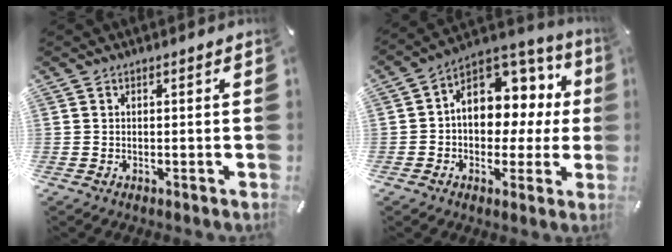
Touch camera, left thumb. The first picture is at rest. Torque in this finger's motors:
{"motor_torque": [0.75, 0.76, 0.91, 0.63, 0.13]}